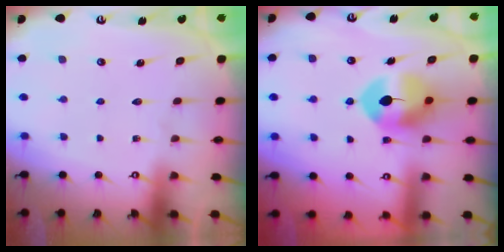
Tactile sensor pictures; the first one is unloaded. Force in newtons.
{"total": 8.7, "press": 8.6, "slide": 1.4}